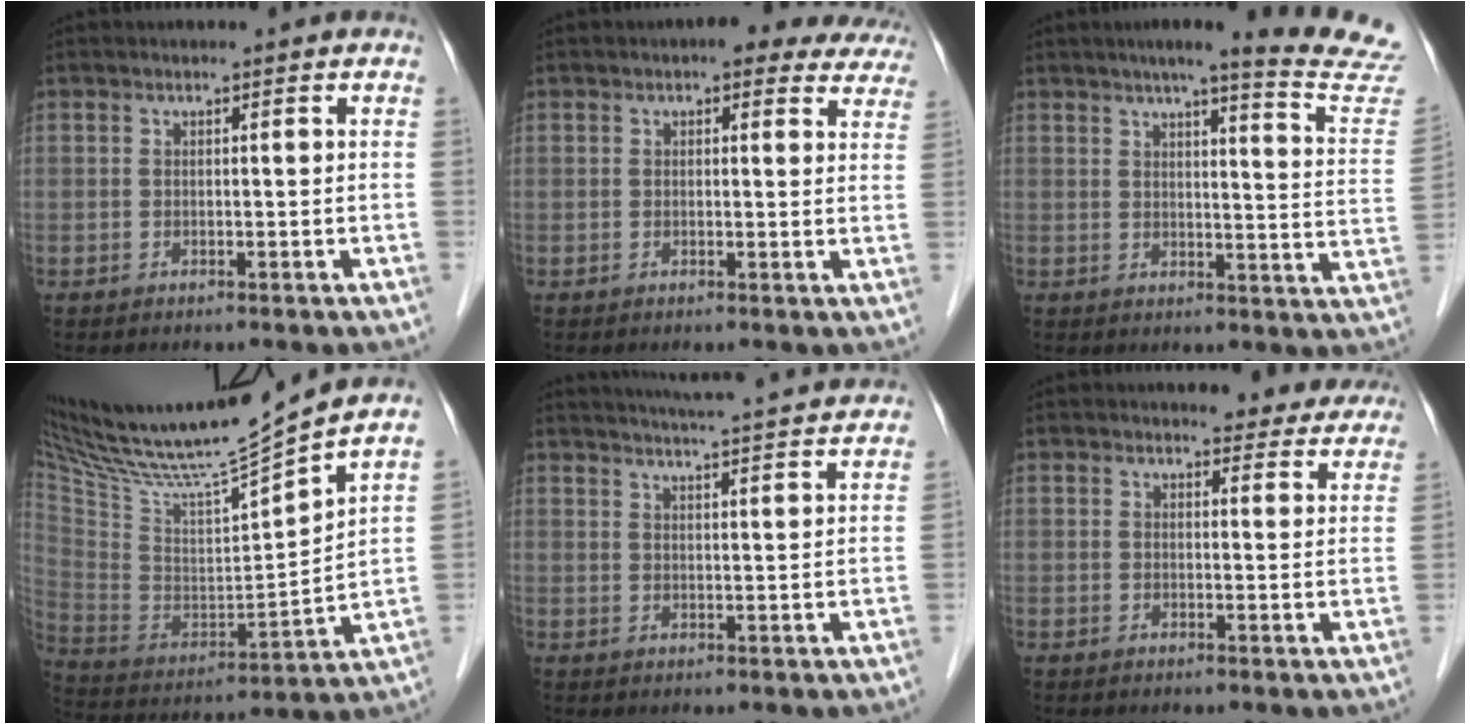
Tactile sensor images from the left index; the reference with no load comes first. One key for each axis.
{"total": 9.3, "fx": 7.8, "fy": 3.6, "fz": 3.6, "tx": -0.014, "ty": 0.006, "tz": 0.067}
{"total": 16.4, "fx": 14.9, "fy": -0.8, "fz": 6.7, "tx": -0.082, "ty": -0.082, "tz": 0.162}
{"total": 22.0, "fx": 19.1, "fy": -0.4, "fz": 10.9, "tx": -0.199, "ty": -0.027, "tz": 0.334}
{"total": 14.0, "fx": 13.2, "fy": -0.2, "fz": 4.7, "tx": -0.080, "ty": 0.000, "tz": 0.166}
{"total": 7.5, "fx": 7.0, "fy": 2.4, "fz": 1.1, "tx": 0.016, "ty": -0.012, "tz": 0.057}